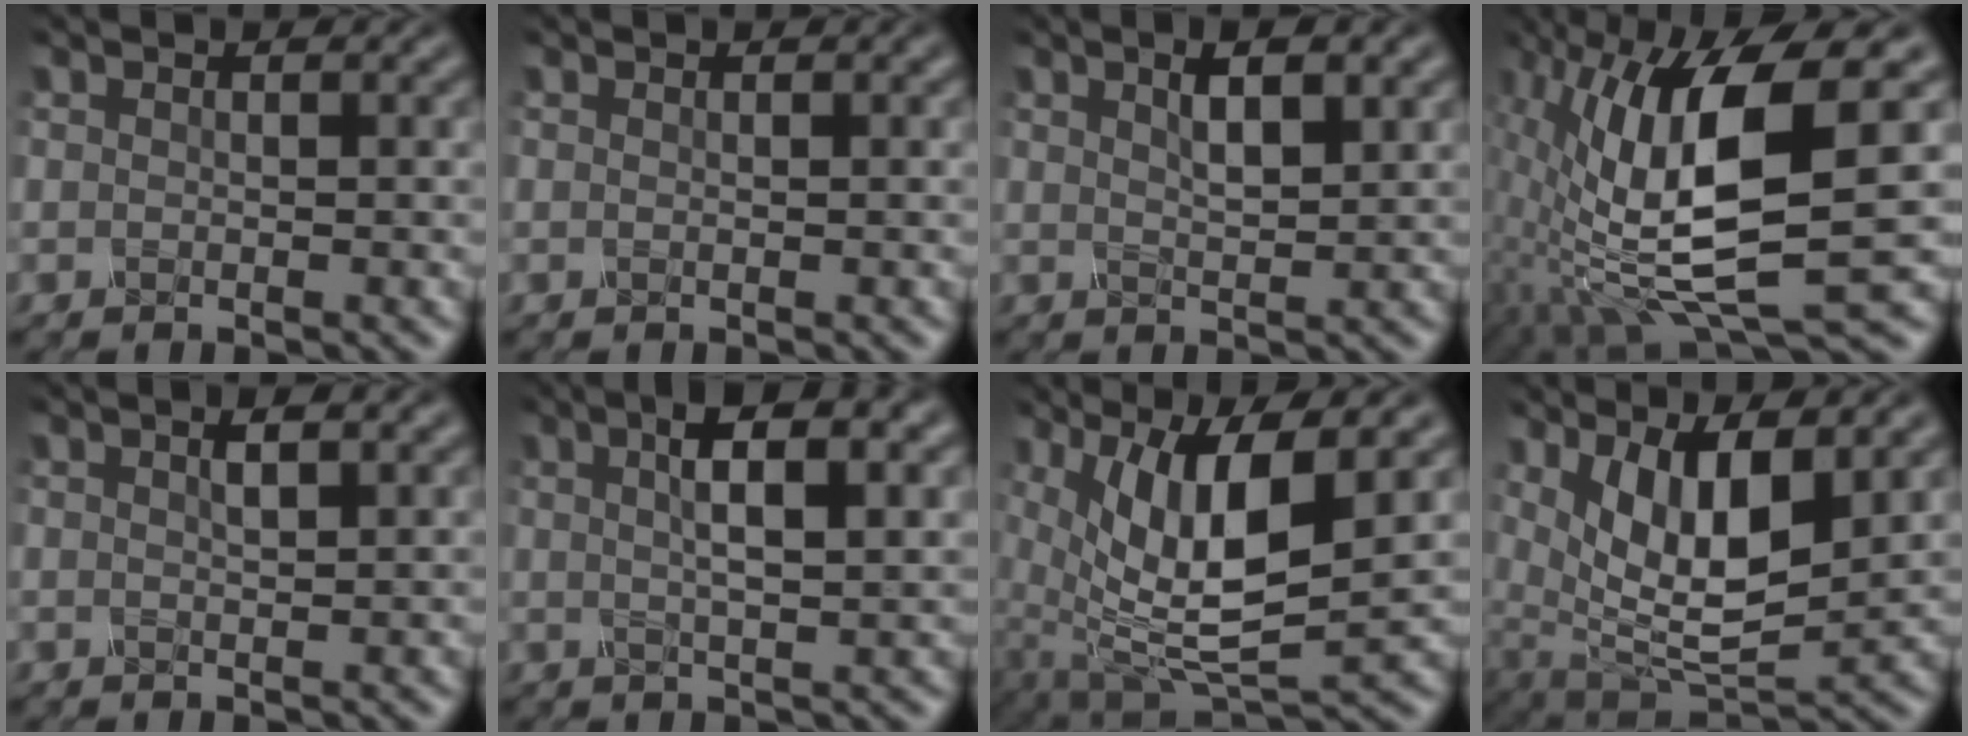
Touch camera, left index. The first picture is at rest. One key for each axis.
{"total": 0.9, "fx": 0.4, "fy": 0.4, "fz": 0.7, "tx": -0.006, "ty": 0.002, "tz": 0.000}
{"total": 3.4, "fx": 1.3, "fy": 0.9, "fz": 2.9, "tx": -0.053, "ty": 0.004, "tz": 0.031}
{"total": 11.3, "fx": -0.2, "fy": 3.7, "fz": 10.7, "tx": -0.215, "ty": -0.012, "tz": 0.005}
{"total": 1.9, "fx": 0.8, "fy": 0.5, "fz": 1.7, "tx": -0.018, "ty": 0.004, "tz": 0.015}
{"total": 5.4, "fx": 1.5, "fy": 1.3, "fz": 5.0, "tx": -0.085, "ty": 0.009, "tz": 0.030}
{"total": 11.8, "fx": 2.8, "fy": 4.4, "fz": 10.6, "tx": -0.208, "ty": -0.012, "tz": 0.067}
{"total": 9.2, "fx": 2.7, "fy": 3.6, "fz": 8.1, "tx": -0.155, "ty": -0.011, "tz": 0.061}